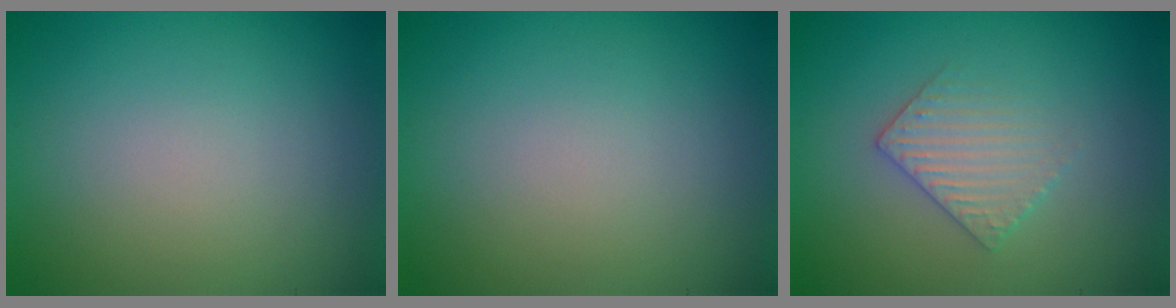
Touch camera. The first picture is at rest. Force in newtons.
{"total": 0.0}
{"total": 2.5, "press": 2.4, "slide": 0.5}